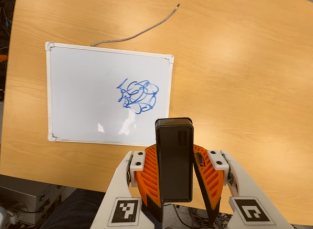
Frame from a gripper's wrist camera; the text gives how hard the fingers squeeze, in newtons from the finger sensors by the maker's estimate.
{"total": 6.4, "left": 6.2, "right": 6.6}